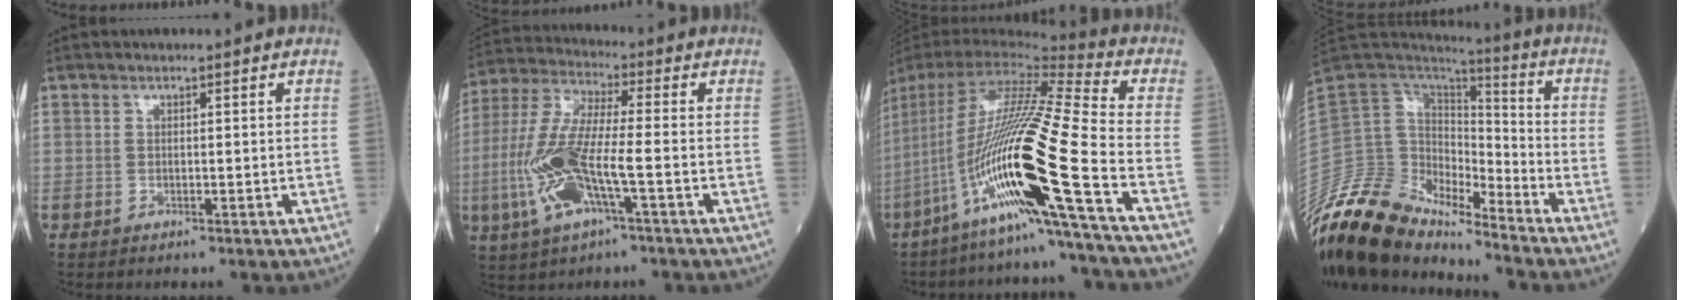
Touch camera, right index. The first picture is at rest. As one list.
[{"total": 13.3, "force": [-3.6, 2.1, 12.6], "torque": [-0.282, -0.005, -0.071]}, {"total": 23.8, "force": [-9.1, -1.0, 22.0], "torque": [-0.437, -0.024, -0.176]}, {"total": 15.8, "force": [-14.5, 4.7, 4.3], "torque": [-0.081, 0.062, -0.270]}]